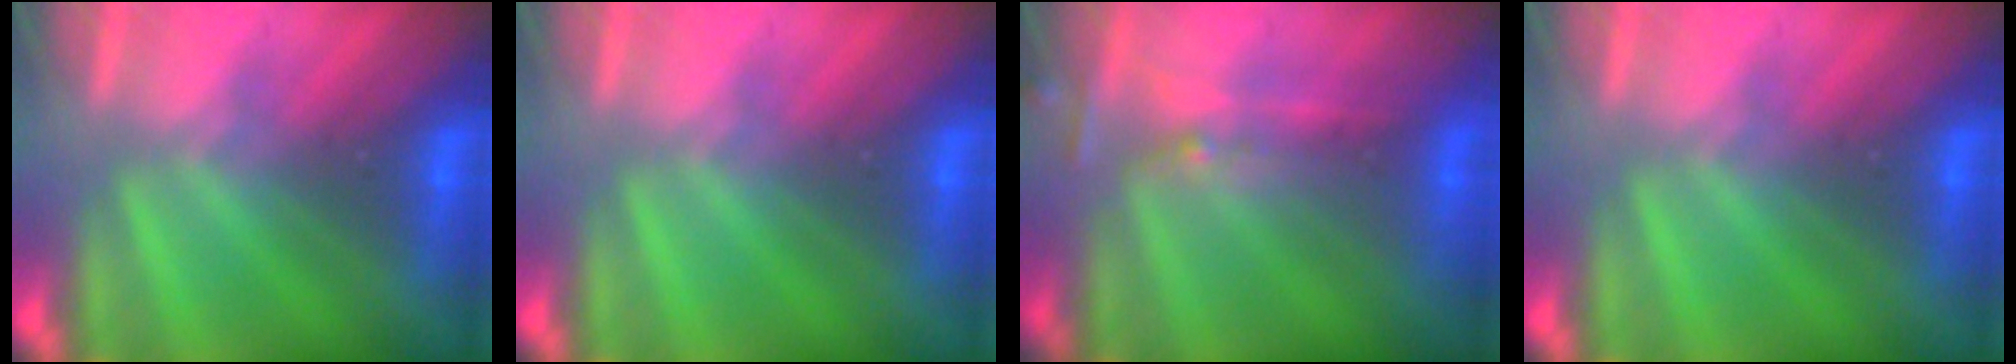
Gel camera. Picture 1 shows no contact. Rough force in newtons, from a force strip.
{"total": 0.0}
{"total": 2.4}
{"total": 0.0}